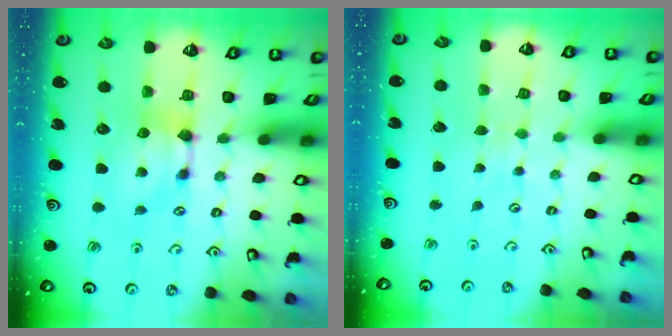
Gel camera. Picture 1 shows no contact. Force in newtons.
{"total": 3.9, "press": 3.9, "slide": 0.4}